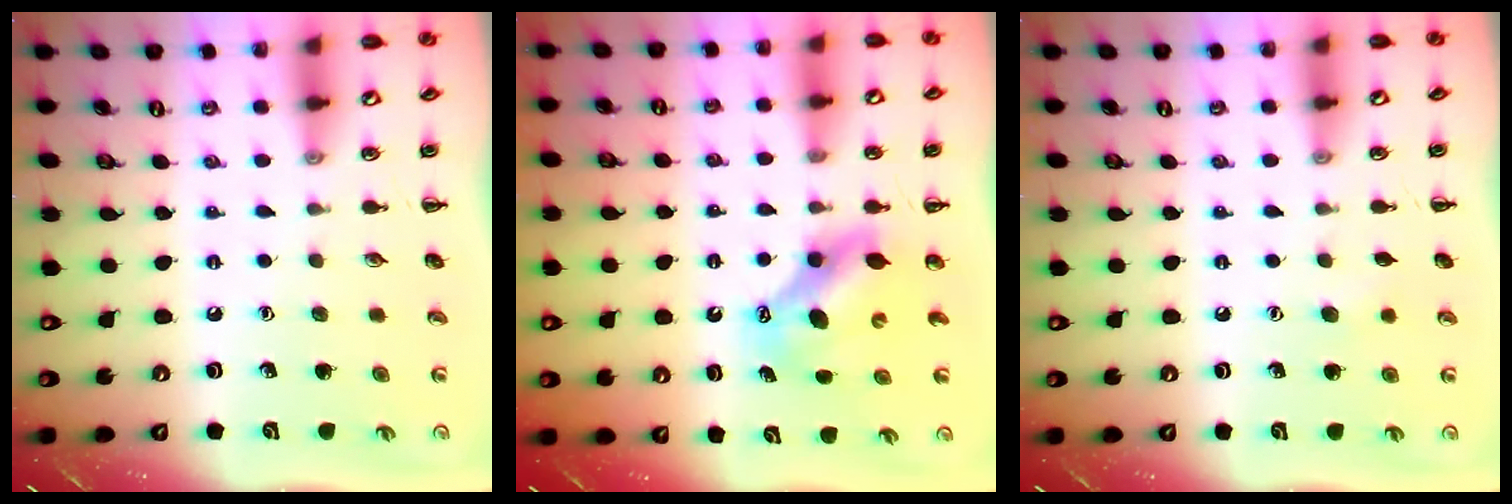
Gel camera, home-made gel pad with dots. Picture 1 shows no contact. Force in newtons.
{"total": 6.8, "press": 6.7, "slide": 1.5}
{"total": 4.4, "press": 4.2, "slide": 1.1}